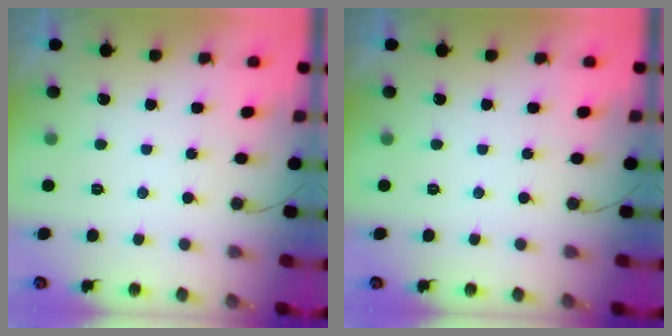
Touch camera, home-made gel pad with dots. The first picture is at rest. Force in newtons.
{"total": 0.0}